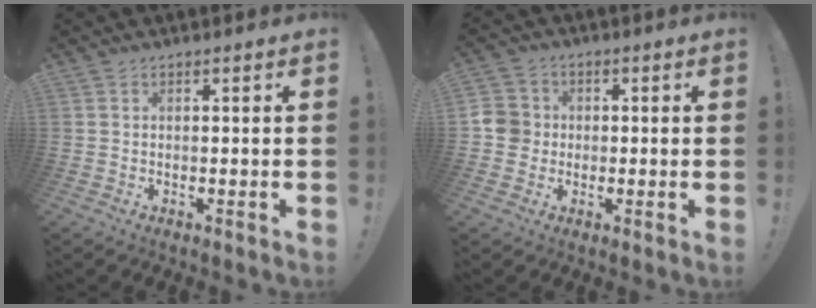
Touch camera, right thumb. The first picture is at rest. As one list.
[{"total": 6.4, "force": [-0.4, 6.2, 1.7], "torque": [-0.029, 0.009, -0.008]}]